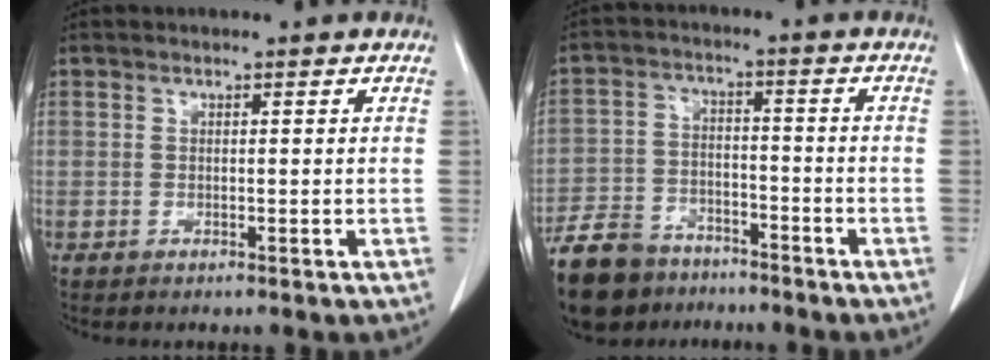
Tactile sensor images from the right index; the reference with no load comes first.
{"total": 13.2, "force": [-10.1, 7.0, 4.9], "torque": [-0.110, 0.000, -0.173]}